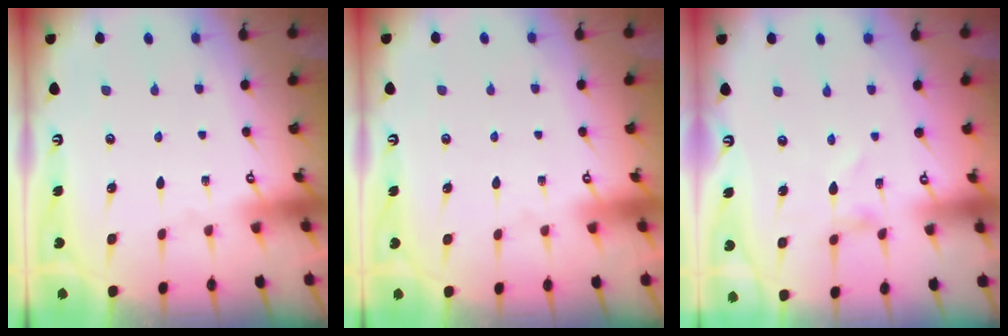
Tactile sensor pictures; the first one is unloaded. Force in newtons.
{"total": 1.8, "press": 1.8, "slide": 0.2}
{"total": 0.0}